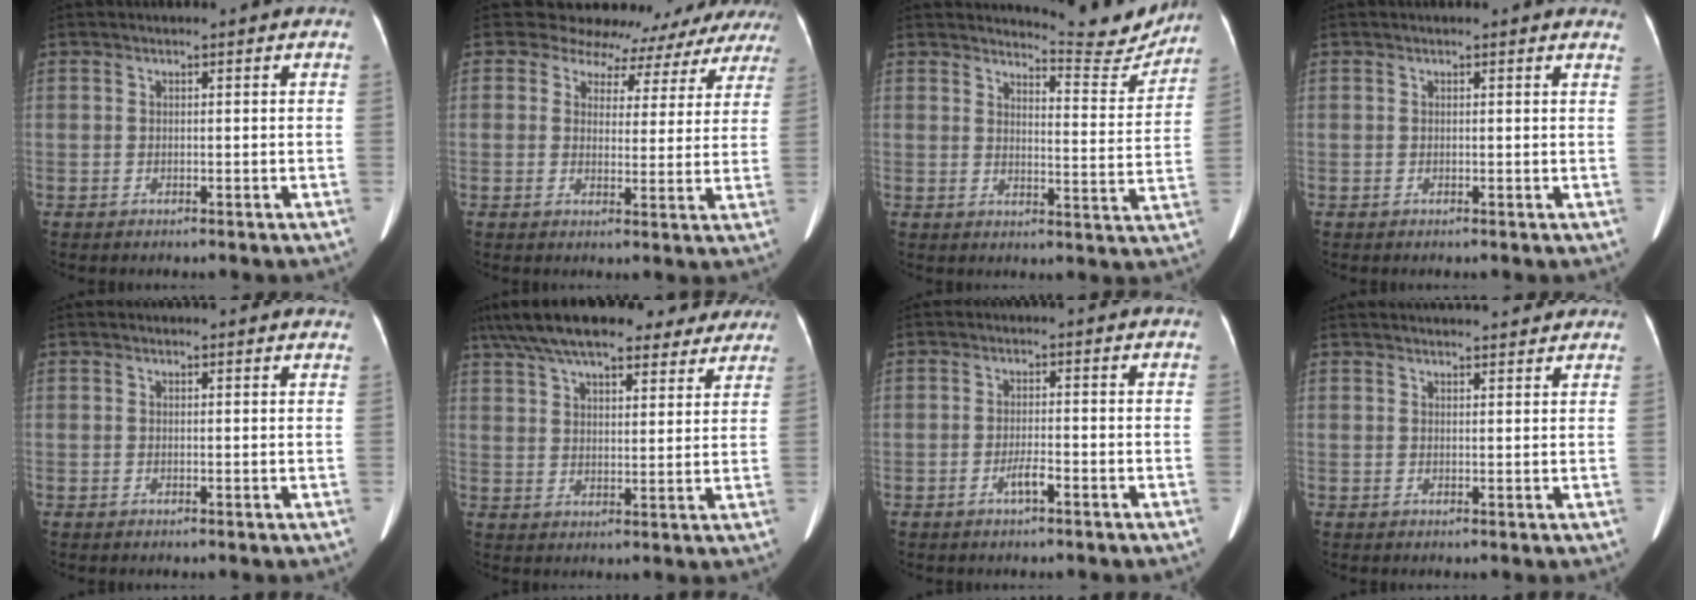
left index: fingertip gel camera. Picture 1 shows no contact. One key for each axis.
{"total": 16.3, "fx": 15.0, "fy": 6.3, "fz": -0.2, "tx": 0.034, "ty": -0.040, "tz": 0.139}
{"total": 9.1, "fx": 9.0, "fy": 0.5, "fz": 0.4, "tx": 0.002, "ty": -0.048, "tz": 0.109}
{"total": 3.3, "fx": 3.1, "fy": 0.5, "fz": 0.8, "tx": -0.003, "ty": -0.014, "tz": 0.014}
{"total": 5.1, "fx": 4.8, "fy": 0.8, "fz": 1.3, "tx": -0.004, "ty": -0.003, "tz": 0.037}
{"total": 24.0, "fx": 19.6, "fy": 7.4, "fz": 11.7, "tx": -0.210, "ty": 0.046, "tz": 0.269}
{"total": 2.0, "fx": -1.4, "fy": -0.1, "fz": 1.4, "tx": -0.023, "ty": -0.009, "tz": -0.023}
{"total": 11.4, "fx": 10.7, "fy": 1.9, "fz": 3.5, "tx": -0.033, "ty": 0.014, "tz": 0.124}